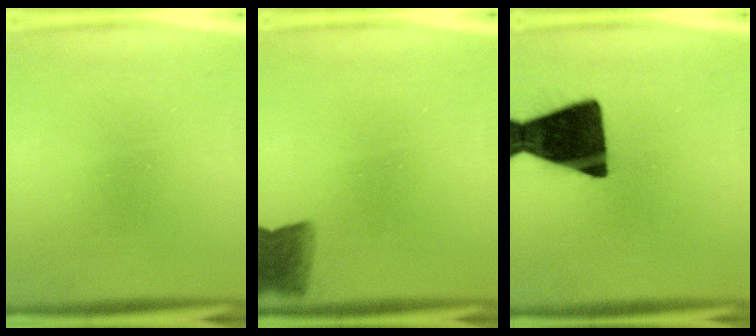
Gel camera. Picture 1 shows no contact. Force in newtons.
{"total": 5.6}
{"total": 16.5}